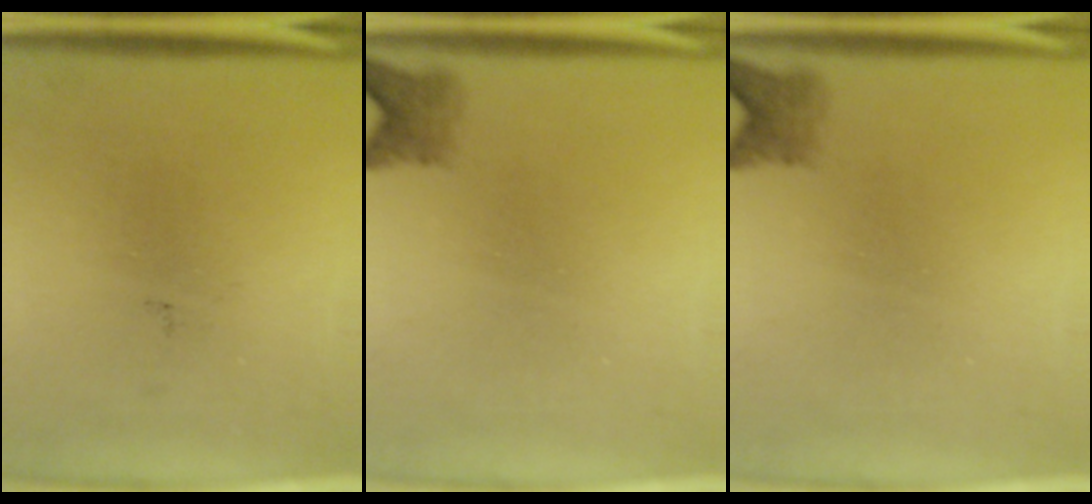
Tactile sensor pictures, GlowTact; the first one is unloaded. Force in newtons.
{"total": 2.3}
{"total": 2.3}